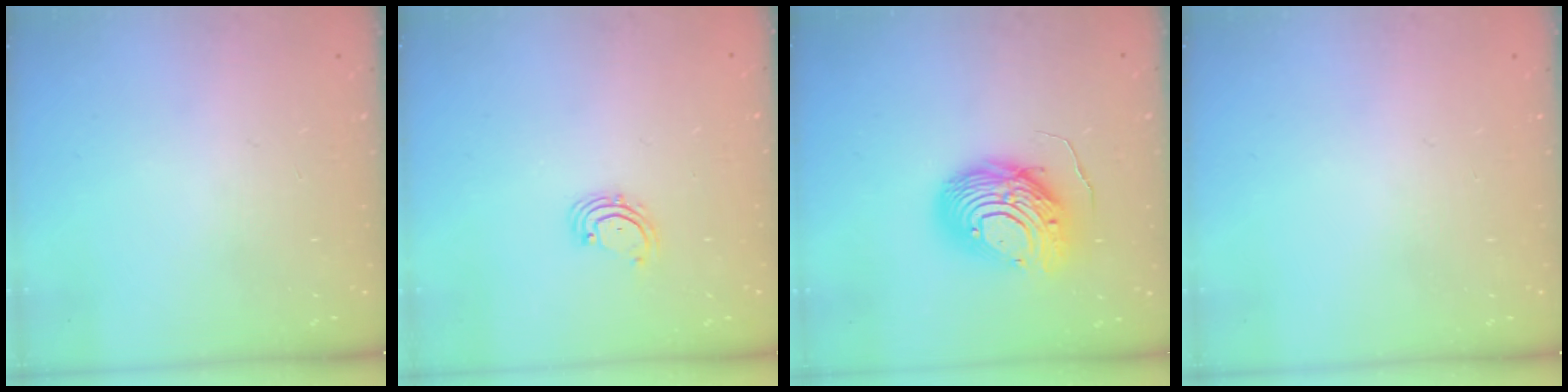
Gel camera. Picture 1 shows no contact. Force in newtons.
{"total": 2.0, "press": 2.0, "slide": 0.4}
{"total": 16.1, "press": 16.0, "slide": 1.3}
{"total": 0.0}